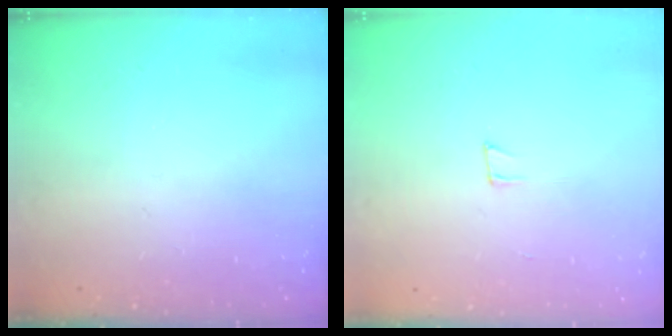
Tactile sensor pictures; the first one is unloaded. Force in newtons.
{"total": 4.3, "press": 4.3, "slide": 0.4}